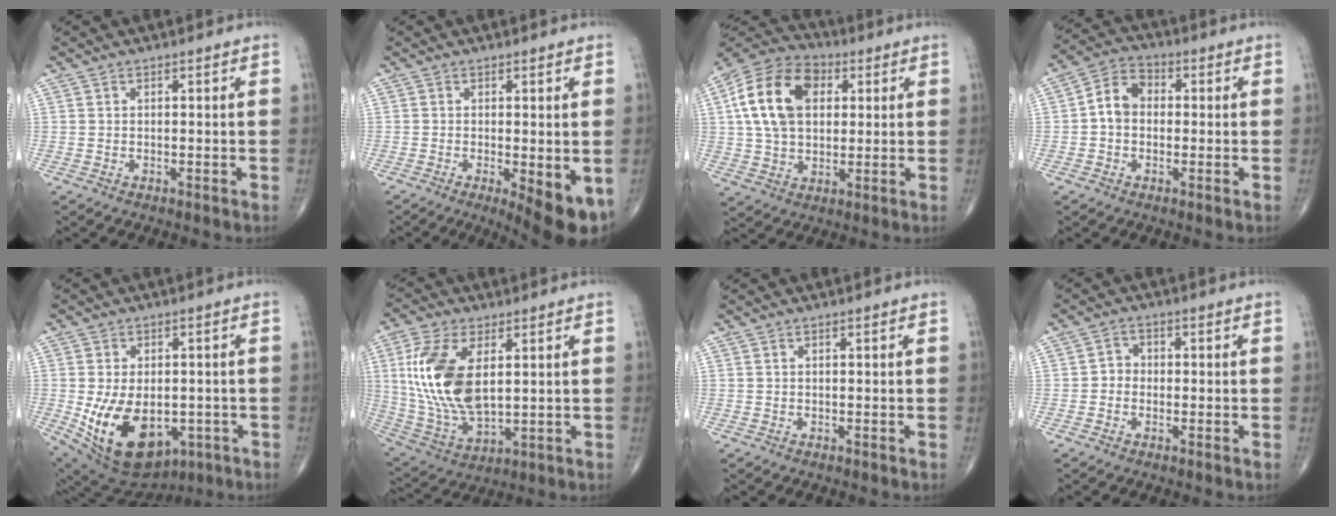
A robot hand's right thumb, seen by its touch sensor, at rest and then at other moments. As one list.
[{"total": 9.5, "force": [-3.2, 2.7, 8.5], "torque": [-0.114, -0.025, -0.042]}, {"total": 16.9, "force": [3.7, 11.2, 12.1], "torque": [-0.213, 0.015, 0.061]}, {"total": 6.9, "force": [-0.1, 5.4, 4.3], "torque": [-0.062, 0.025, -0.014]}, {"total": 17.7, "force": [-4.6, 11.1, 13.1], "torque": [-0.225, -0.008, -0.042]}, {"total": 17.0, "force": [3.5, 8.8, 14.0], "torque": [-0.287, -0.016, 0.079]}, {"total": 0.0}, {"total": 2.6, "force": [-0.6, 2.3, 1.1], "torque": [-0.002, 0.010, -0.018]}]